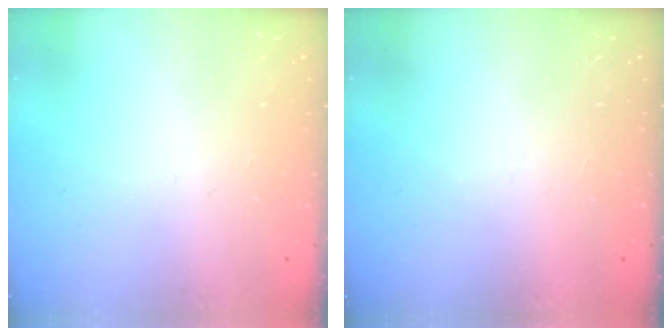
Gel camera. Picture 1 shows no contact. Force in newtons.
{"total": 1.5, "press": 1.5, "slide": 0.1}